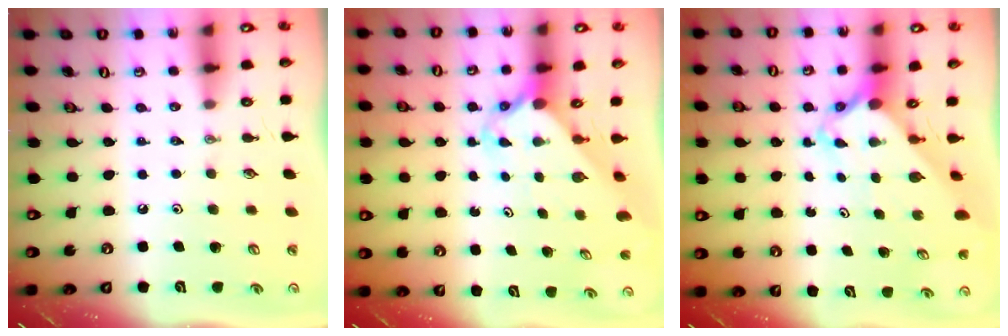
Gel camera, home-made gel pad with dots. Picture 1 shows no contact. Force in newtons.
{"total": 2.3, "press": 2.3, "slide": 0.2}
{"total": 4.1, "press": 4.0, "slide": 0.5}